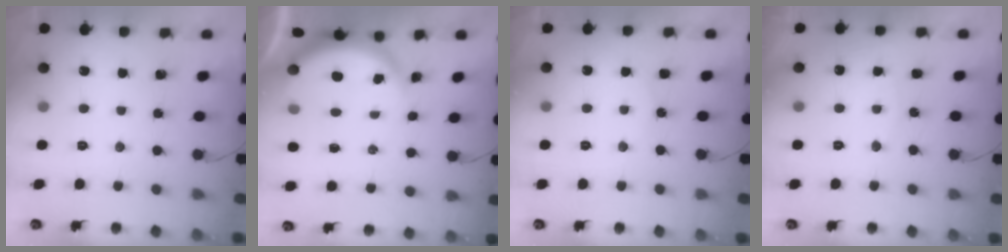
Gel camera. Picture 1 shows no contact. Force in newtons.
{"total": 3.8, "press": 3.7, "slide": 0.6}
{"total": 3.4, "press": 3.4, "slide": 0.4}
{"total": 3.9, "press": 3.8, "slide": 0.7}